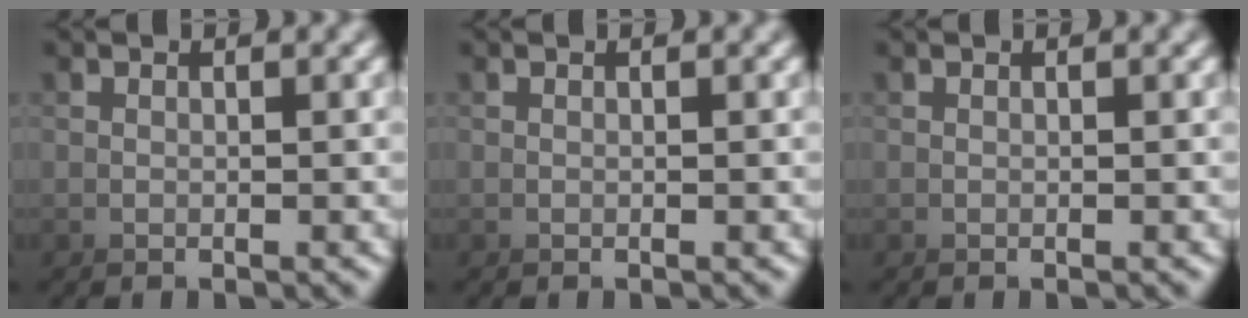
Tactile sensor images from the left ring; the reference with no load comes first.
{"total": 0.0}
{"total": 0.0}